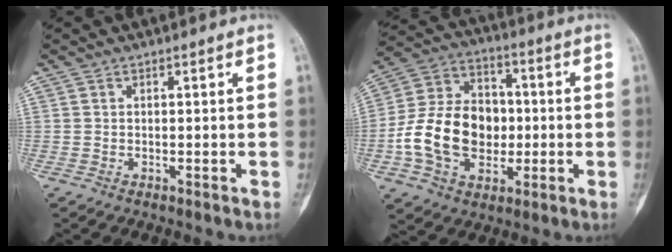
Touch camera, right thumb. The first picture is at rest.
{"total": 18.0, "force": [-2.3, 13.3, 12.0], "torque": [-0.193, 0.034, -0.038]}